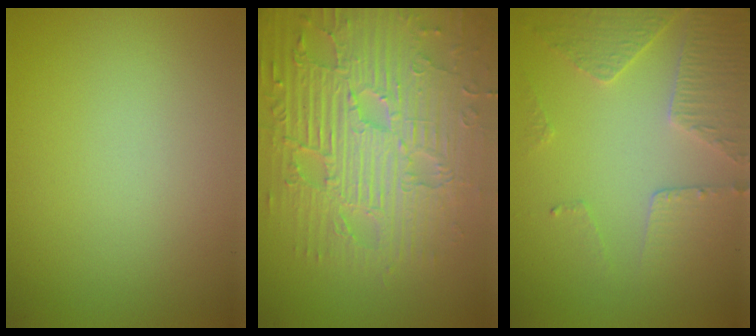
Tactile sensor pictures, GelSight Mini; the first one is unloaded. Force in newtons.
{"total": 9.4, "press": 6.8, "slide": 6.5}
{"total": 4.6, "press": 3.4, "slide": 3.1}